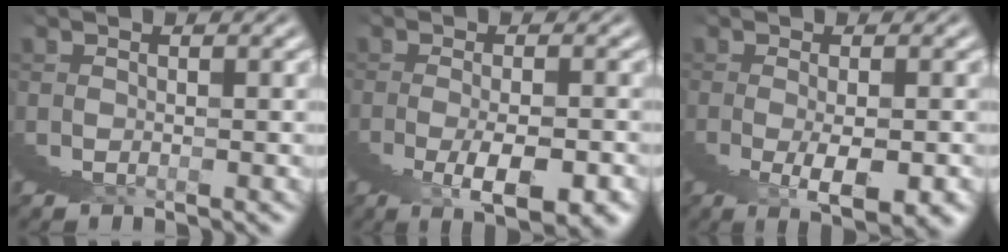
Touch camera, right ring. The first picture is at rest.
{"total": 3.4, "force": [-0.2, -0.4, 3.4], "torque": [-0.037, 0.015, -0.006]}
{"total": 2.9, "force": [0.4, -1.2, 2.6], "torque": [-0.029, 0.015, 0.007]}